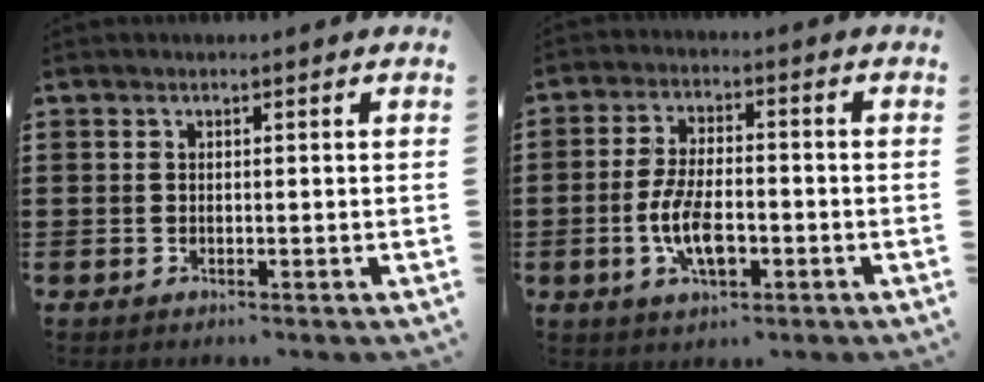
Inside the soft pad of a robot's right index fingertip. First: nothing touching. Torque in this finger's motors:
{"motor_torque": [1.99, 0.15, 0.96, 0.21]}